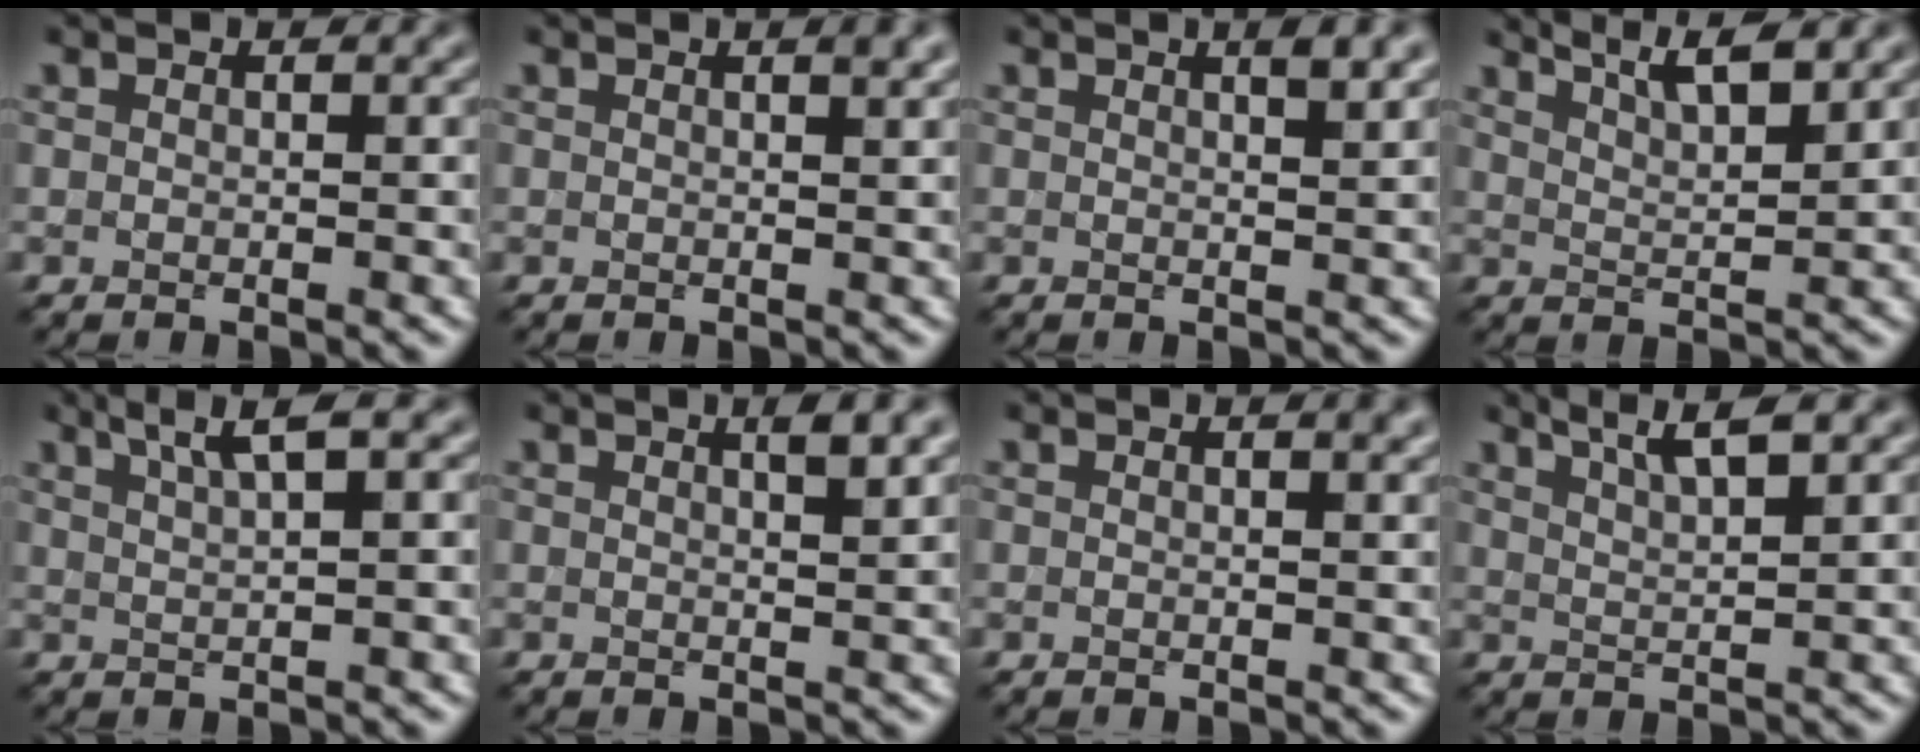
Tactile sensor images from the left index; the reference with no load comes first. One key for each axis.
{"total": 1.7, "fx": 0.9, "fy": 0.5, "fz": 1.3, "tx": -0.011, "ty": 0.003, "tz": 0.009}
{"total": 2.3, "fx": 1.2, "fy": 0.6, "fz": 1.9, "tx": -0.014, "ty": 0.004, "tz": 0.014}
{"total": 5.7, "fx": 4.4, "fy": 1.5, "fz": 3.3, "tx": -0.027, "ty": 0.023, "tz": 0.042}
{"total": 3.3, "fx": 2.0, "fy": 0.6, "fz": 2.5, "tx": -0.034, "ty": 0.007, "tz": 0.036}
{"total": 2.7, "fx": 1.4, "fy": 0.7, "fz": 2.2, "tx": -0.017, "ty": 0.005, "tz": 0.015}
{"total": 1.3, "fx": 0.8, "fy": 0.4, "fz": 1.0, "tx": -0.006, "ty": 0.004, "tz": 0.009}
{"total": 4.7, "fx": 3.4, "fy": 1.0, "fz": 3.1, "tx": -0.031, "ty": 0.014, "tz": 0.038}